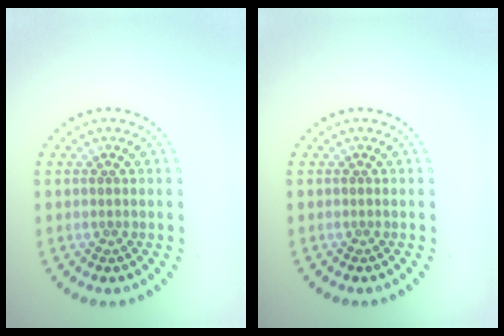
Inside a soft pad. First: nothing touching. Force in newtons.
{"total": 0.0}